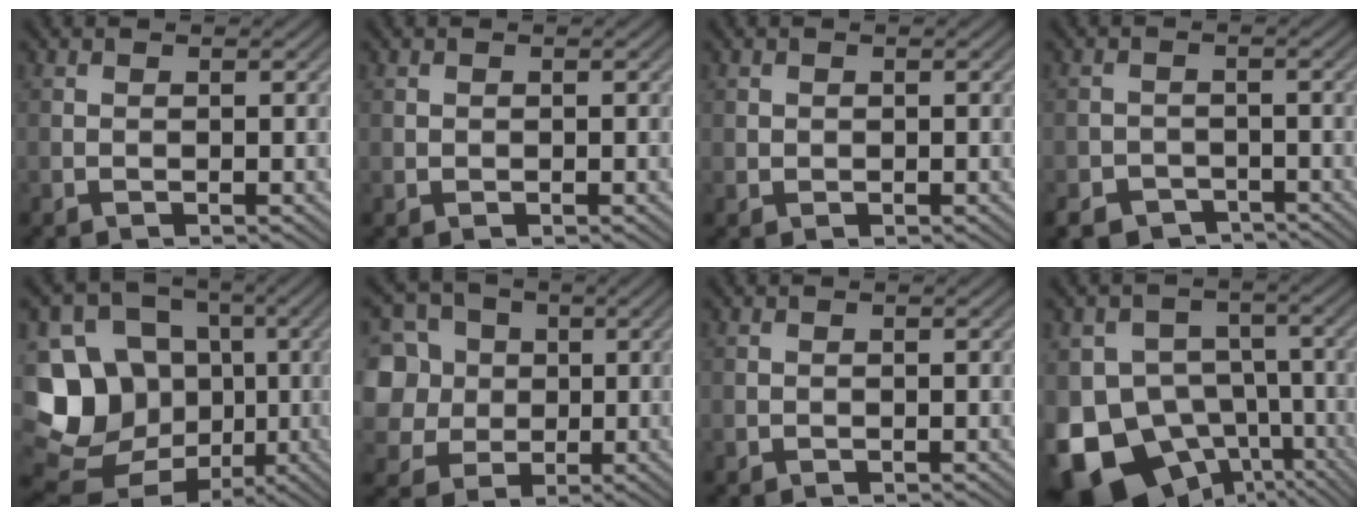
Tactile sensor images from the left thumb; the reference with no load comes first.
{"total": 0.5, "force": [0.1, 0.5, 0.1], "torque": [-0.001, -0.004, 0.003]}
{"total": 0.8, "force": [0.2, 0.8, 0.2], "torque": [-0.005, -0.004, 0.007]}
{"total": 4.8, "force": [-3.5, 2.9, 1.5], "torque": [-0.029, -0.006, -0.064]}
{"total": 18.3, "force": [-2.6, 16.3, 8.1], "torque": [-0.237, -0.006, -0.043]}
{"total": 10.9, "force": [1.0, 9.8, 4.8], "torque": [-0.164, 0.006, -0.004]}
{"total": 0.0}
{"total": 15.6, "force": [-8.1, 11.2, 7.3], "torque": [-0.168, -0.027, -0.132]}